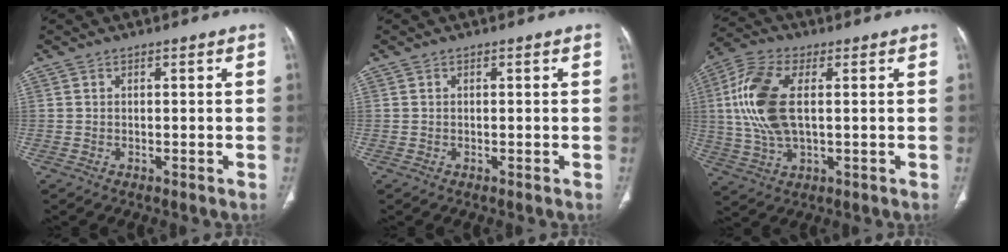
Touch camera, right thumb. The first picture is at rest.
{"total": 0.0}
{"total": 13.5, "force": [1.7, 6.8, 11.6], "torque": [-0.262, 0.006, 0.033]}